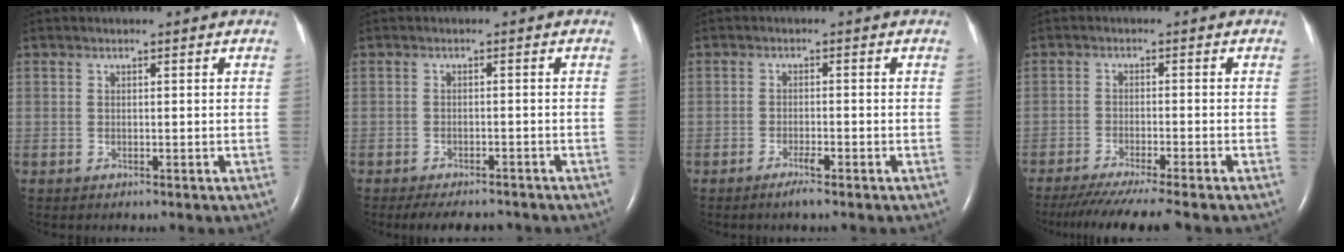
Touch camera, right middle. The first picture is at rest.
{"total": 7.1, "force": [-6.3, 2.1, 2.6], "torque": [-0.035, -0.010, -0.083]}
{"total": 2.2, "force": [-1.6, -0.2, 1.5], "torque": [-0.036, -0.005, -0.028]}
{"total": 11.3, "force": [-9.7, -0.7, 5.7], "torque": [-0.068, -0.035, -0.148]}